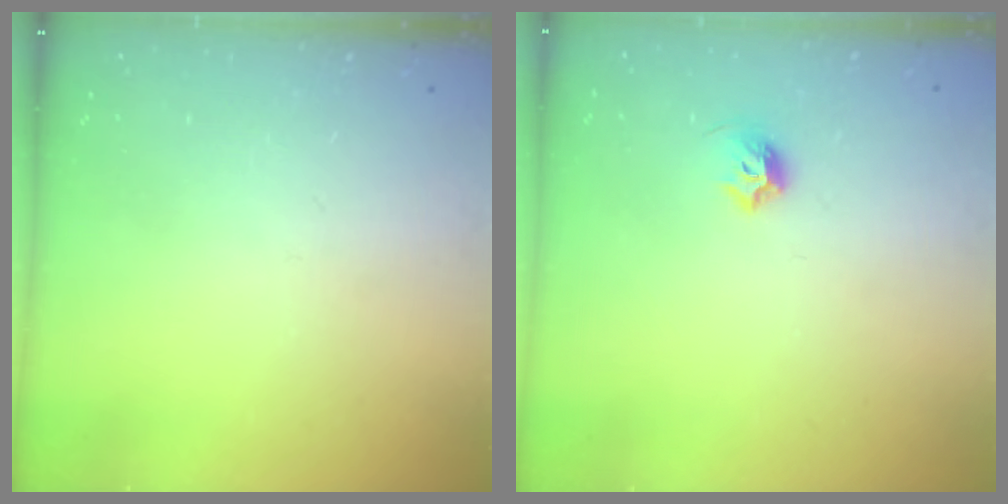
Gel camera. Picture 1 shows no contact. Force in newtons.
{"total": 5.6, "press": 5.5, "slide": 1.3}